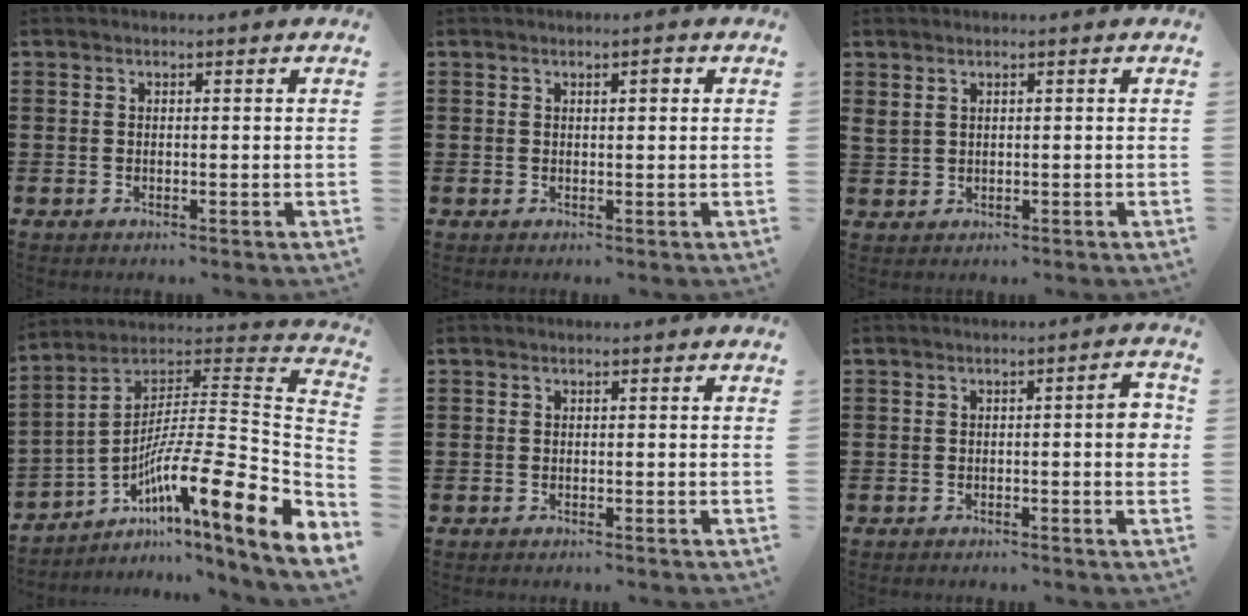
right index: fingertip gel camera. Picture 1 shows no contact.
{"total": 1.3, "force": [0.5, 0.3, 1.2], "torque": [-0.022, 0.006, 0.006]}
{"total": 1.2, "force": [1.0, 0.5, 0.5], "torque": [-0.014, 0.001, 0.018]}
{"total": 12.7, "force": [-5.6, 0.2, 11.4], "torque": [-0.169, -0.042, -0.115]}
{"total": 0.0}
{"total": 3.3, "force": [-0.5, 0.7, 3.2], "torque": [-0.037, -0.003, -0.014]}